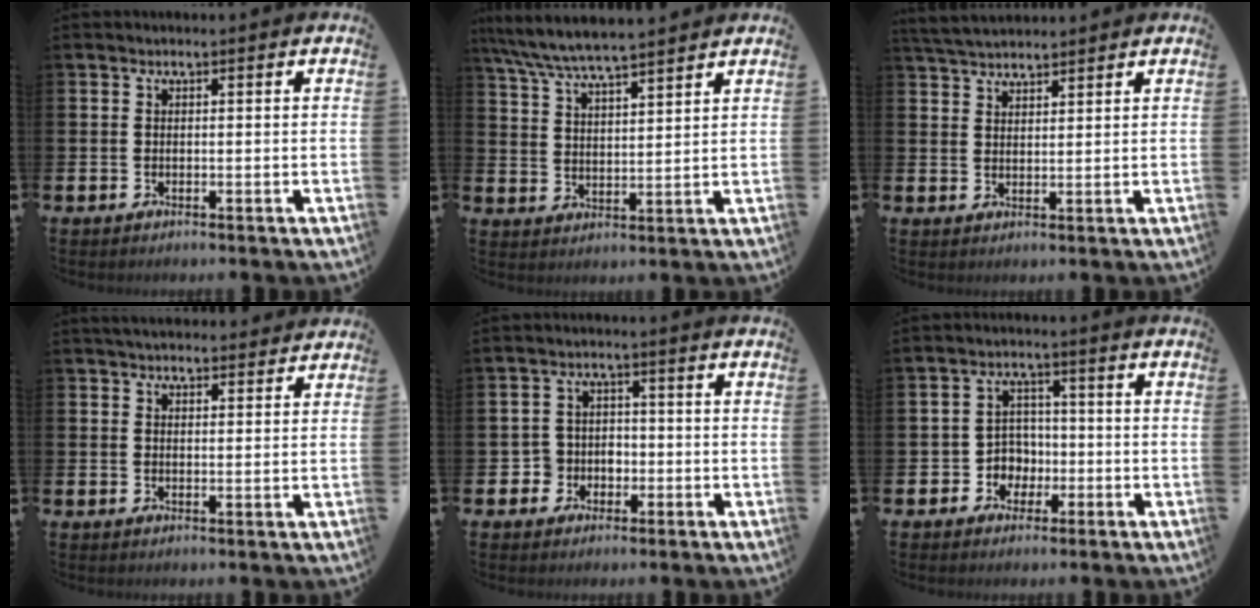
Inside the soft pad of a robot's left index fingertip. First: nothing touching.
{"total": 6.7, "force": [6.5, 0.3, 1.9], "torque": [-0.065, -0.030, 0.117]}
{"total": 3.9, "force": [3.8, 0.7, 0.6], "torque": [-0.020, -0.016, 0.071]}
{"total": 3.4, "force": [3.3, 0.8, 0.5], "torque": [-0.006, -0.016, 0.059]}
{"total": 3.7, "force": [-1.3, 3.4, 0.3], "torque": [-0.014, 0.004, -0.034]}
{"total": 3.9, "force": [-1.0, 3.7, 0.8], "torque": [-0.024, 0.002, -0.028]}